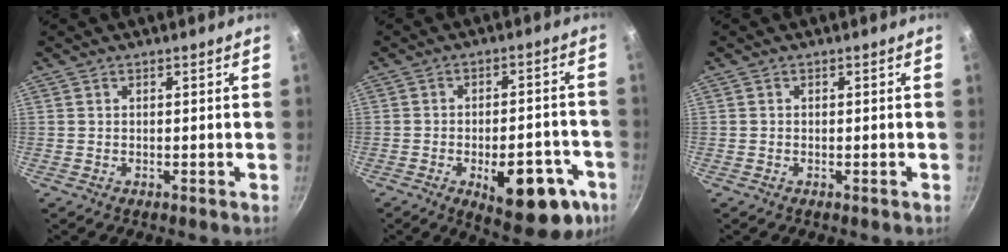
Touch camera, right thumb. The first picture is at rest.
{"total": 17.6, "force": [-6.9, 8.1, 14.0], "torque": [-0.139, 0.021, -0.081]}
{"total": 0.0}